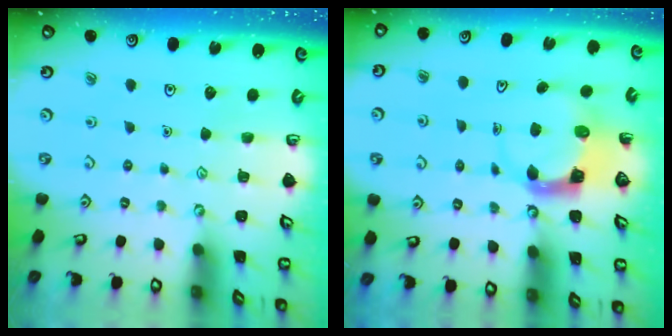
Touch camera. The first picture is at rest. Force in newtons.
{"total": 3.6, "press": 3.6, "slide": 0.5}